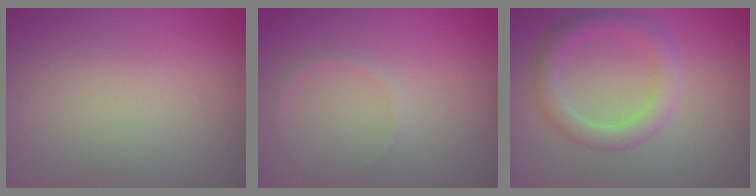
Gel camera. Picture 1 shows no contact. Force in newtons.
{"total": 0.6, "press": 0.6, "slide": 0.0}
{"total": 3.0, "press": 3.0, "slide": 0.3}